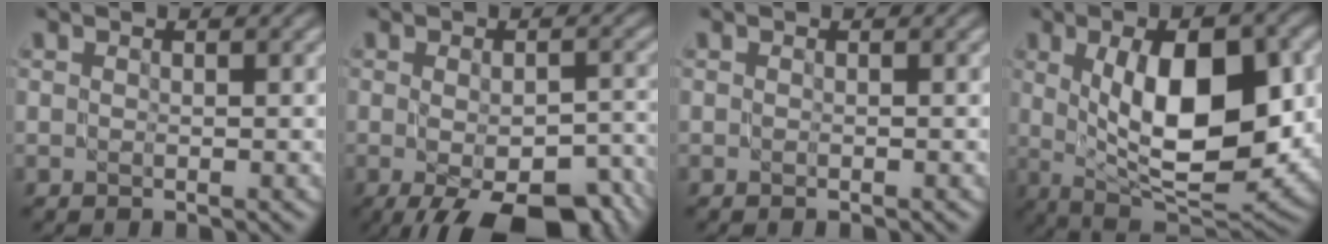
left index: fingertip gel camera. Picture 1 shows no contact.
{"total": 11.1, "force": [-5.6, 4.3, 8.5], "torque": [-0.131, -0.029, -0.072]}
{"total": 0.0}
{"total": 12.2, "force": [1.4, 5.1, 10.9], "torque": [-0.169, -0.003, 0.028]}